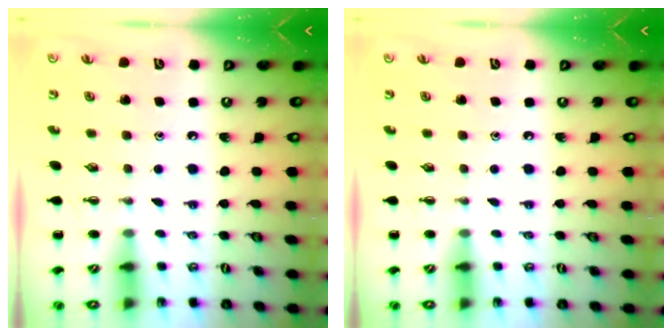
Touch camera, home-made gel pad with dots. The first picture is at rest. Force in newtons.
{"total": 0.0}